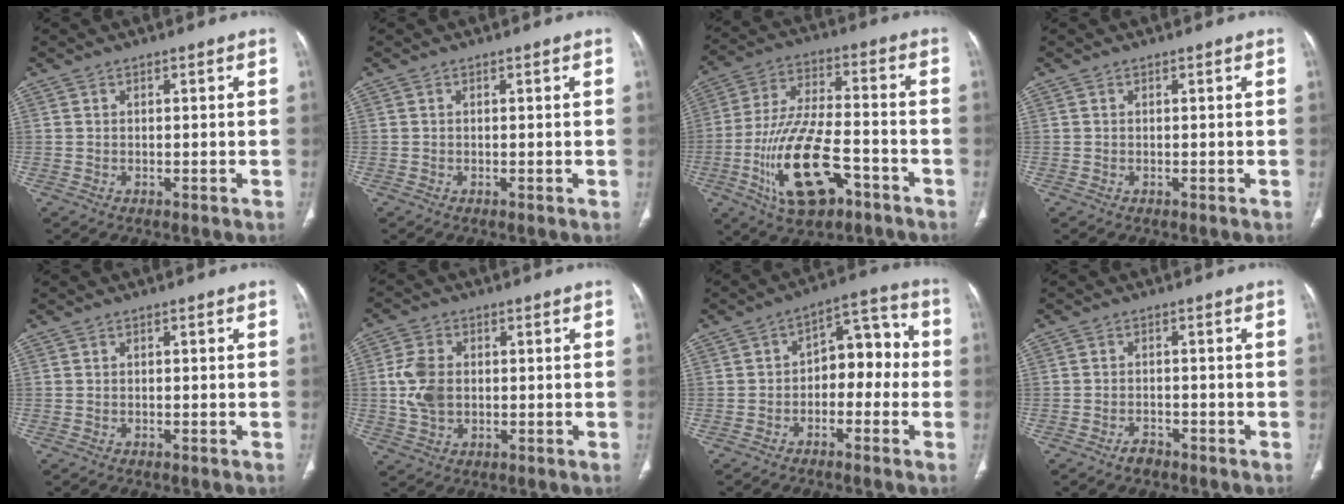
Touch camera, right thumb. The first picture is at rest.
{"total": 0.0}
{"total": 17.9, "force": [-7.4, 8.0, 14.2], "torque": [-0.271, 0.036, -0.123]}
{"total": 0.0}
{"total": 0.0}
{"total": 7.2, "force": [0.3, 5.0, 5.2], "torque": [-0.106, 0.003, 0.009]}
{"total": 9.6, "force": [-1.3, 6.1, 7.3], "torque": [-0.059, 0.048, -0.033]}
{"total": 2.1, "force": [-1.7, 1.1, 0.7], "torque": [-0.015, 0.010, -0.027]}